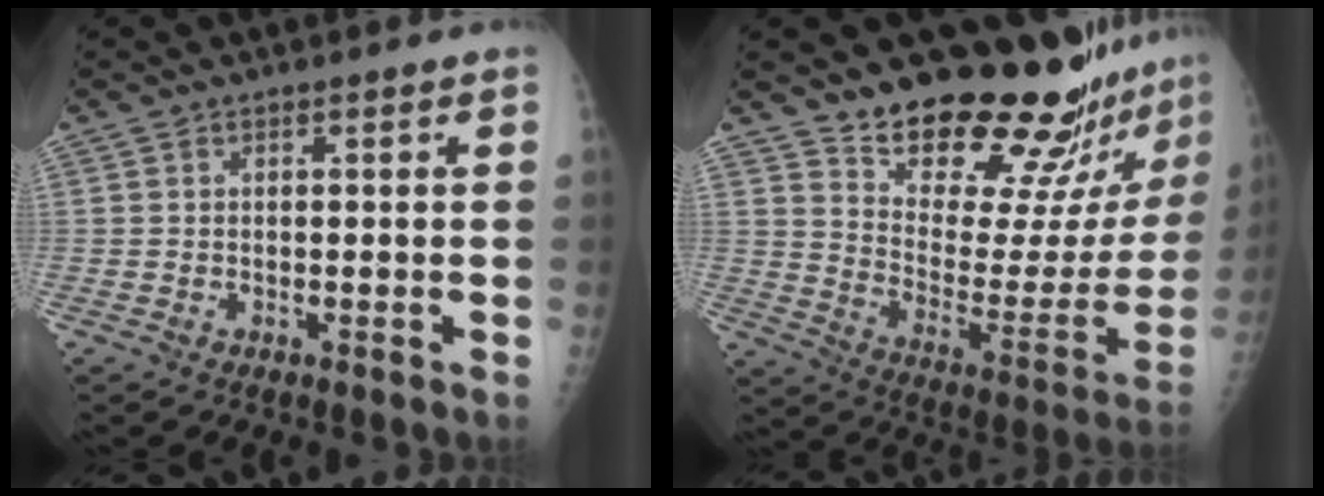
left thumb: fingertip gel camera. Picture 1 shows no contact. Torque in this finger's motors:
{"motor_torque": [0.48, 0.46, 0.85, -1.92, 0.10]}